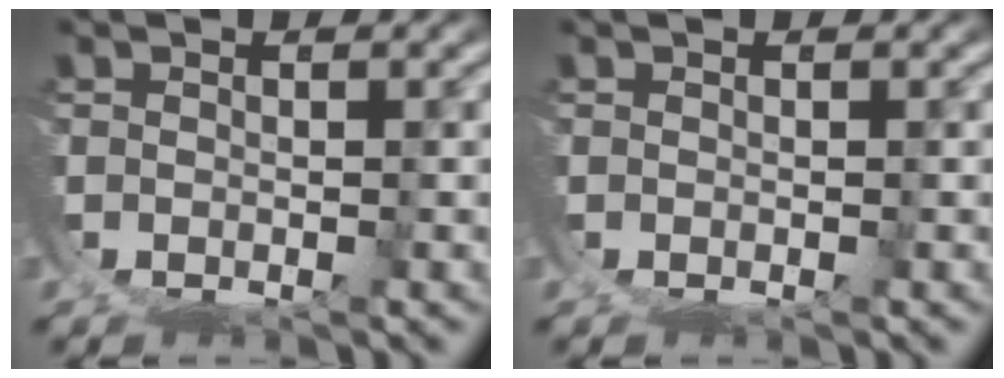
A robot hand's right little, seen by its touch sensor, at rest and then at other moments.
{"total": 0.0}